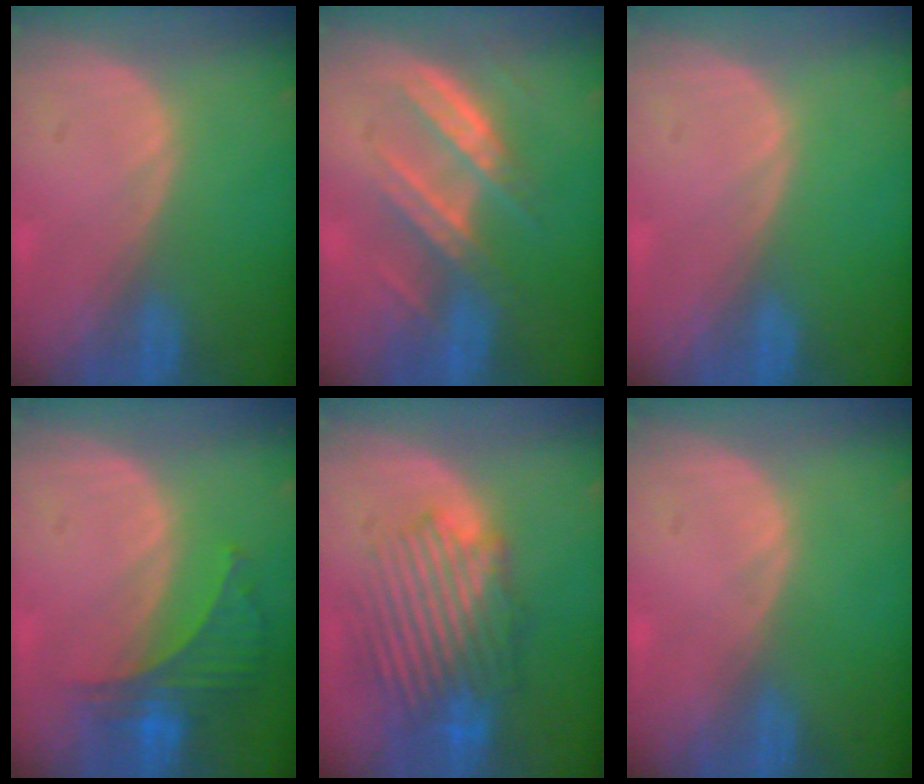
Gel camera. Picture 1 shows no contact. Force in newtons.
{"total": 6.9, "press": 6.8, "slide": 1.0}
{"total": 0.0}
{"total": 6.3, "press": 5.9, "slide": 2.3}
{"total": 10.0, "press": 9.1, "slide": 4.0}
{"total": 0.0}